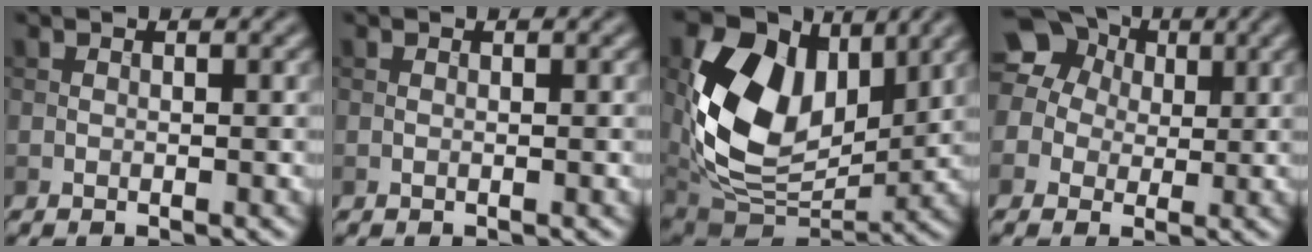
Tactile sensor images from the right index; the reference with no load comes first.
{"total": 0.0}
{"total": 13.3, "force": [3.6, 8.7, 9.5], "torque": [-0.171, 0.003, 0.066]}
{"total": 12.9, "force": [4.7, 10.7, 5.4], "torque": [-0.144, 0.045, 0.057]}